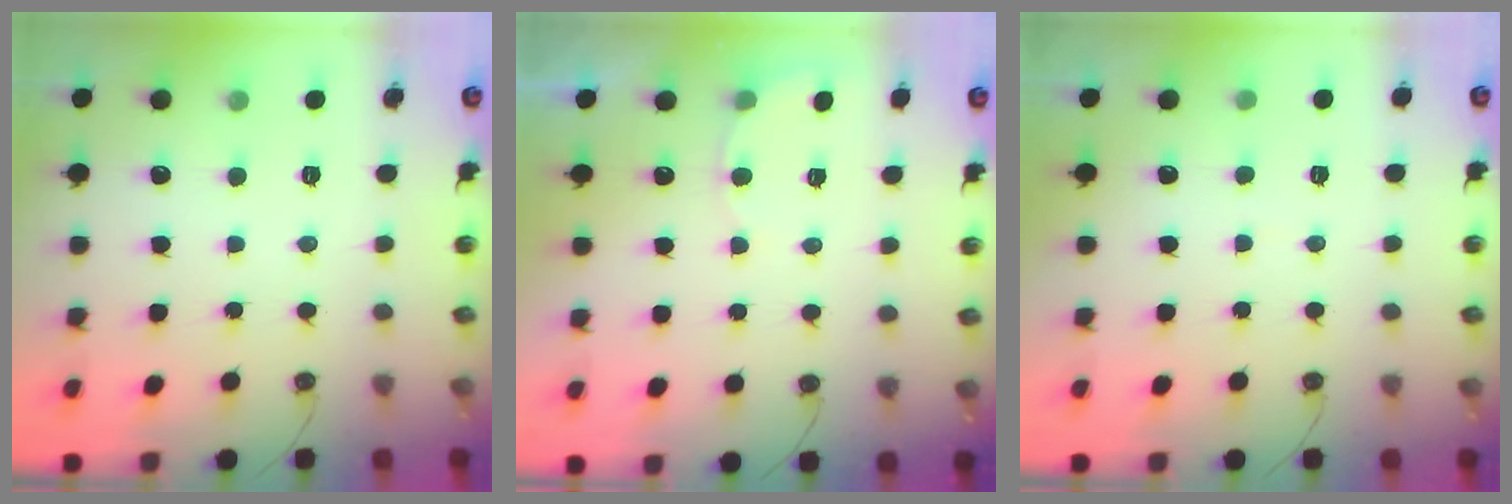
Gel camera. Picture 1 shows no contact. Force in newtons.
{"total": 5.0, "press": 4.7, "slide": 1.4}
{"total": 3.4, "press": 3.3, "slide": 0.4}